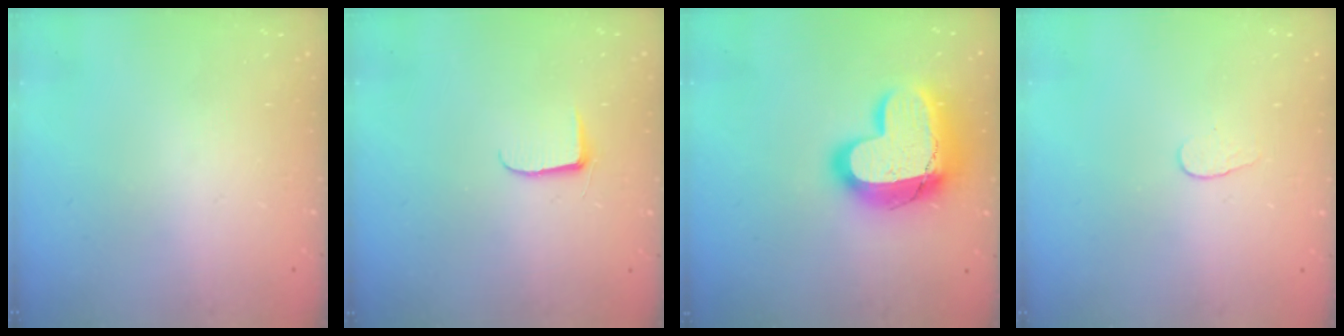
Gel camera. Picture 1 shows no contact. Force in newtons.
{"total": 5.1, "press": 5.1, "slide": 0.5}
{"total": 20.3, "press": 20.3, "slide": 1.5}
{"total": 4.1, "press": 4.1, "slide": 0.3}